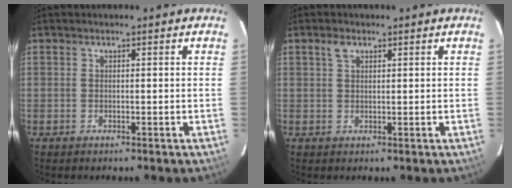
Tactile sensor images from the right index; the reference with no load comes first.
{"total": 1.8, "force": [1.1, 1.1, 1.0], "torque": [-0.019, 0.005, 0.020]}